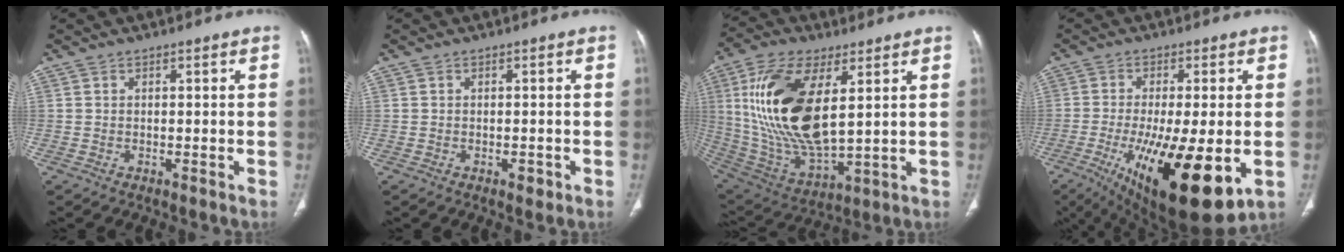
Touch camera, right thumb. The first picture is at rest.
{"total": 1.4, "force": [-0.6, 0.8, 0.9], "torque": [-0.008, 0.000, -0.006]}
{"total": 22.6, "force": [5.3, 10.3, 19.4], "torque": [-0.389, -0.028, 0.108]}
{"total": 20.9, "force": [-6.1, 6.5, 18.9], "torque": [-0.301, -0.031, -0.076]}